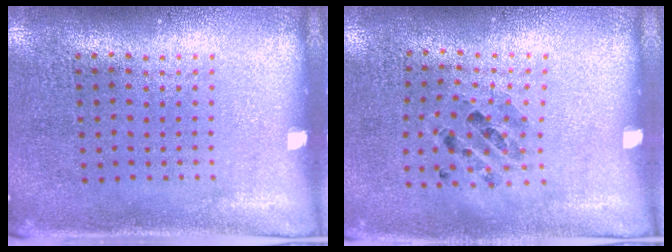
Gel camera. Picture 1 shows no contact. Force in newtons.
{"total": 0.8, "press": 0.7, "slide": 0.3}